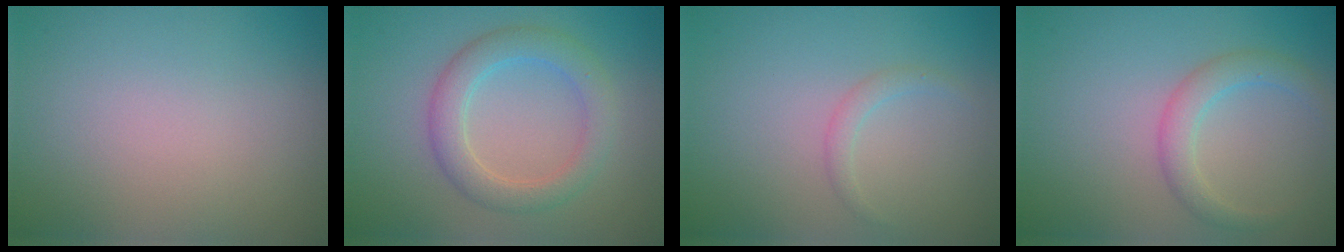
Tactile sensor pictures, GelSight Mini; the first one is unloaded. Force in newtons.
{"total": 3.7, "press": 3.7, "slide": 0.2}
{"total": 1.1, "press": 1.1, "slide": 0.1}
{"total": 2.5, "press": 2.5, "slide": 0.1}